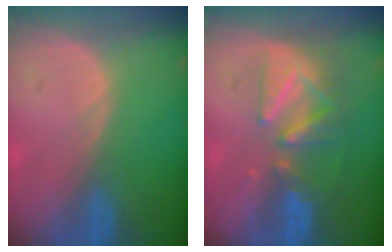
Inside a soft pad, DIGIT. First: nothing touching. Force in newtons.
{"total": 8.4, "press": 7.7, "slide": 3.3}